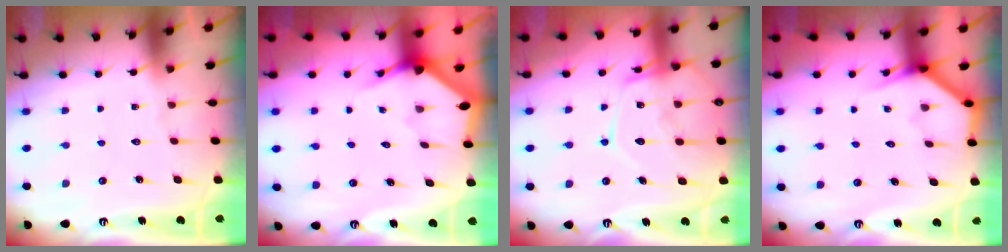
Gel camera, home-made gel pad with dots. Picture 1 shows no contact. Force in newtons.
{"total": 2.9, "press": 2.9, "slide": 0.2}
{"total": 17.3, "press": 17.3, "slide": 1.6}
{"total": 3.8, "press": 3.8, "slide": 0.3}